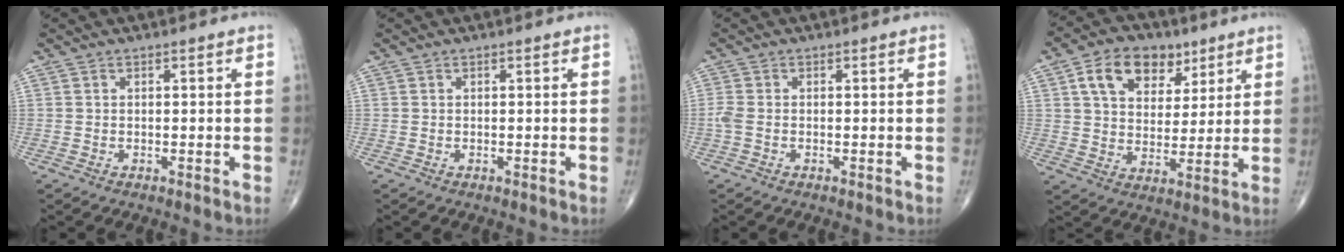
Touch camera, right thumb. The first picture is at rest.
{"total": 0.0}
{"total": 1.8, "force": [-0.5, 1.0, 1.5], "torque": [-0.044, -0.003, -0.015]}
{"total": 13.0, "force": [6.1, 8.8, 7.4], "torque": [-0.090, -0.013, 0.107]}